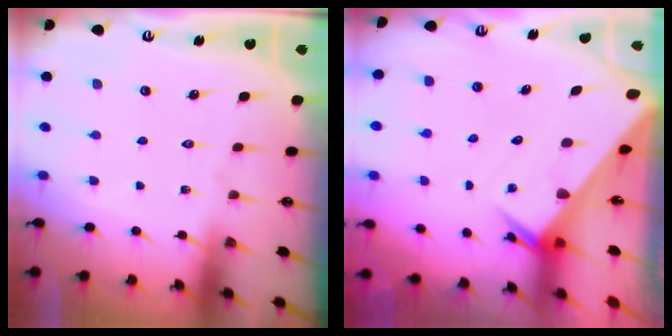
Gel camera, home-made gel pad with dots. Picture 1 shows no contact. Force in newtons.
{"total": 3.9, "press": 3.9, "slide": 0.2}